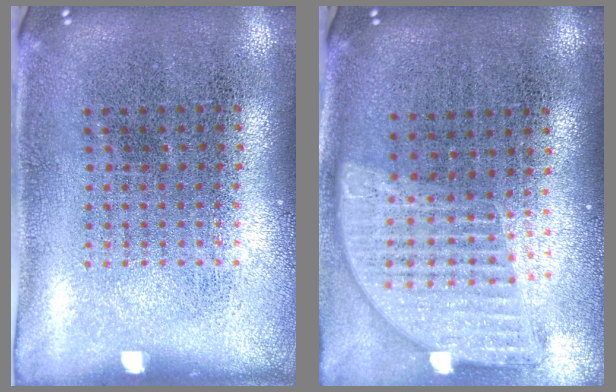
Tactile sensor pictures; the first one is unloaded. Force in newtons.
{"total": 1.6, "press": 1.4, "slide": 0.8}